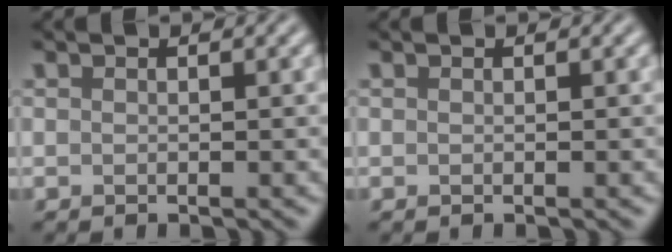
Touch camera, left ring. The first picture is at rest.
{"total": 0.0}